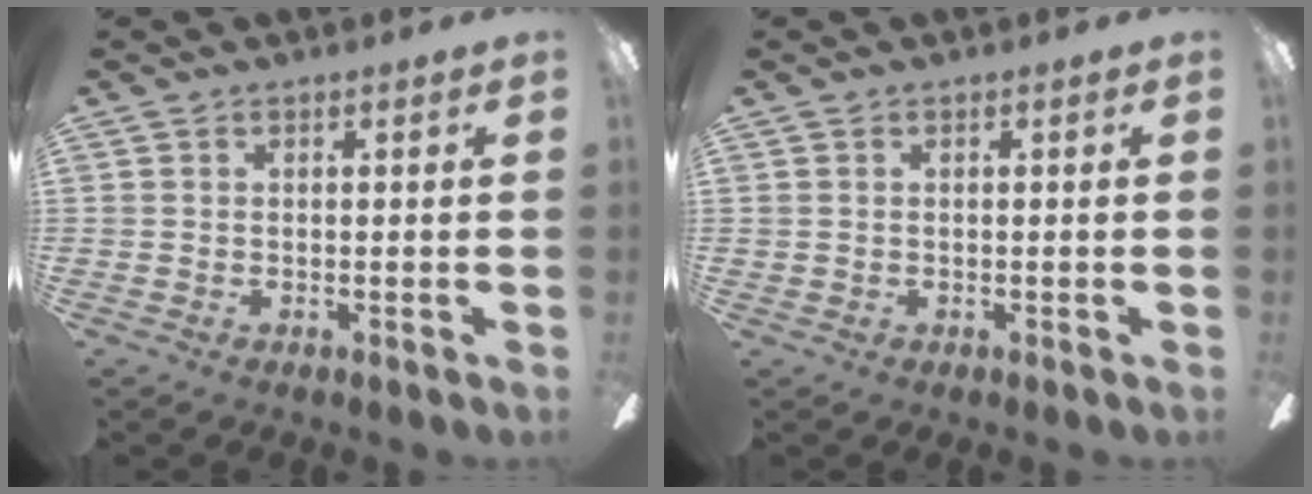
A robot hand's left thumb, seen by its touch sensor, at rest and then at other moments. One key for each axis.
{"total": 0.8, "fx": 0.1, "fy": 0.8, "fz": 0.0, "tx": 0.000, "ty": 0.006, "tz": 0.000}